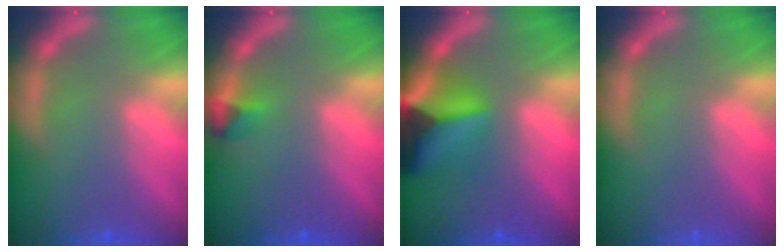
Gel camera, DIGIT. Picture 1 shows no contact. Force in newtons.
{"total": 1.4}
{"total": 8.4}
{"total": 0.0}